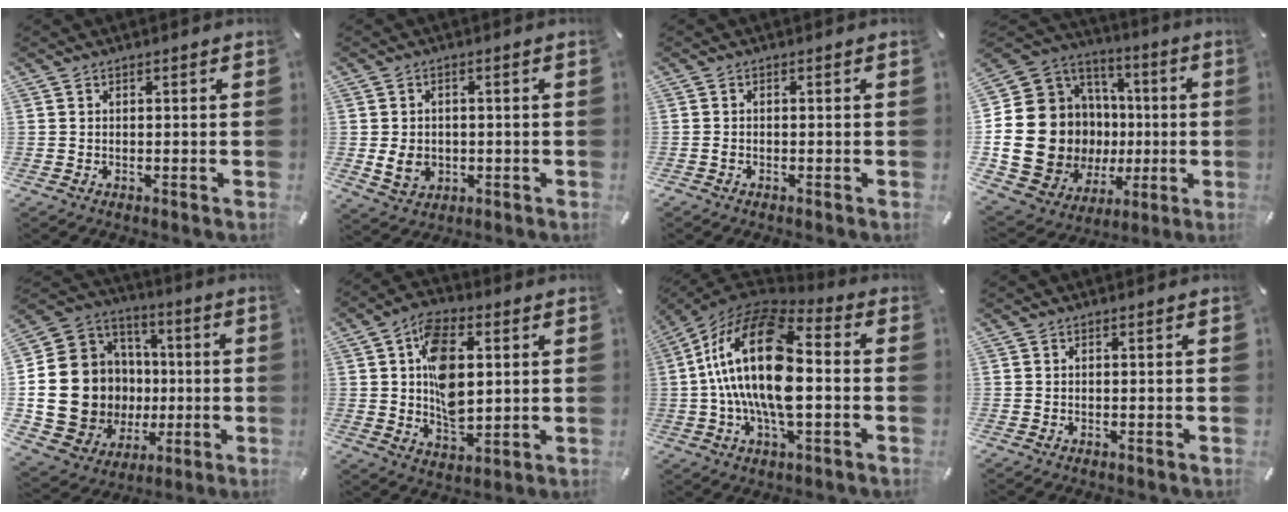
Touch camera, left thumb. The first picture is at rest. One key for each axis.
{"total": 5.6, "fx": -0.8, "fy": 4.7, "fz": 3.0, "tx": -0.058, "ty": -0.005, "tz": -0.017}
{"total": 0.7, "fx": -0.5, "fy": 0.4, "fz": 0.4, "tx": -0.008, "ty": 0.000, "tz": -0.010}
{"total": 23.1, "fx": -3.1, "fy": 18.9, "fz": 12.9, "tx": -0.277, "ty": -0.024, "tz": -0.011}
{"total": 20.8, "fx": -1.3, "fy": 18.6, "fz": 9.3, "tx": -0.198, "ty": -0.019, "tz": 0.021}
{"total": 13.3, "fx": 2.5, "fy": 8.5, "fz": 9.9, "tx": -0.164, "ty": 0.004, "tz": 0.044}
{"total": 22.4, "fx": 0.0, "fy": 11.3, "fz": 19.4, "tx": -0.403, "ty": 0.000, "tz": -0.003}
{"total": 0.0}